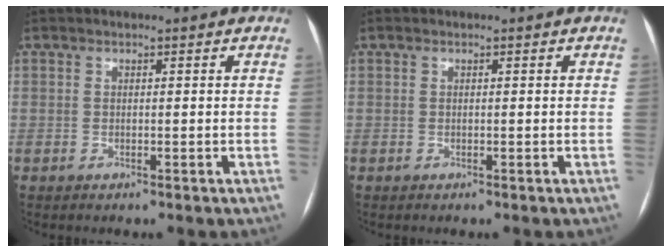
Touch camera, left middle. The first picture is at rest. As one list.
[{"total": 0.0}]